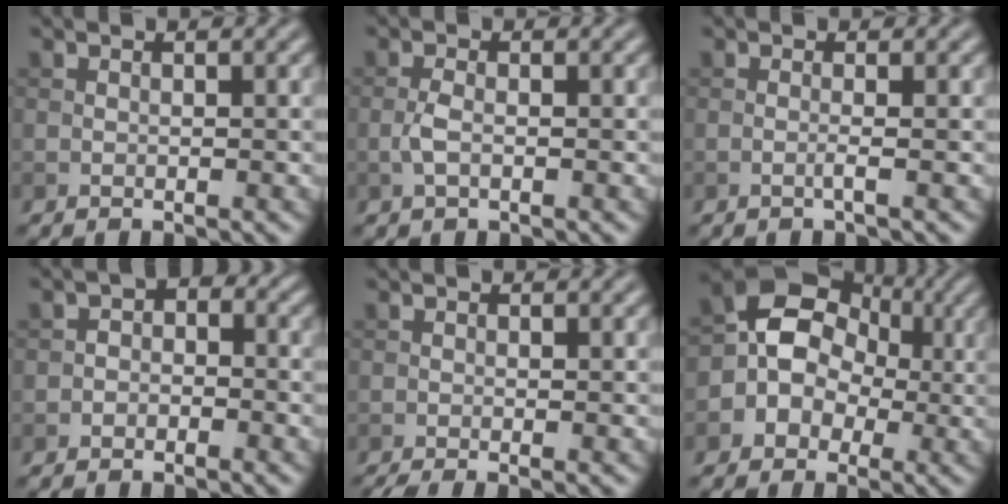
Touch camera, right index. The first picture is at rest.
{"total": 1.5, "force": [-0.5, 0.5, 1.3], "torque": [-0.031, 0.000, -0.014]}
{"total": 1.1, "force": [-0.3, 0.2, 1.0], "torque": [-0.017, -0.001, -0.012]}
{"total": 1.8, "force": [-0.9, 1.2, 0.8], "torque": [-0.007, 0.005, -0.020]}
{"total": 2.1, "force": [-1.2, 0.5, 1.7], "torque": [-0.023, -0.010, -0.025]}
{"total": 6.8, "force": [-0.2, 6.1, 3.0], "torque": [-0.027, 0.019, -0.029]}